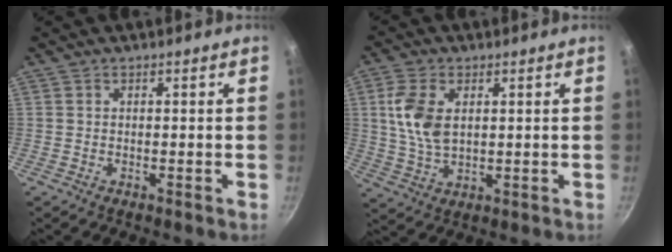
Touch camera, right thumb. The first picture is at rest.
{"total": 9.1, "force": [2.0, 5.4, 7.0], "torque": [-0.136, -0.008, 0.040]}